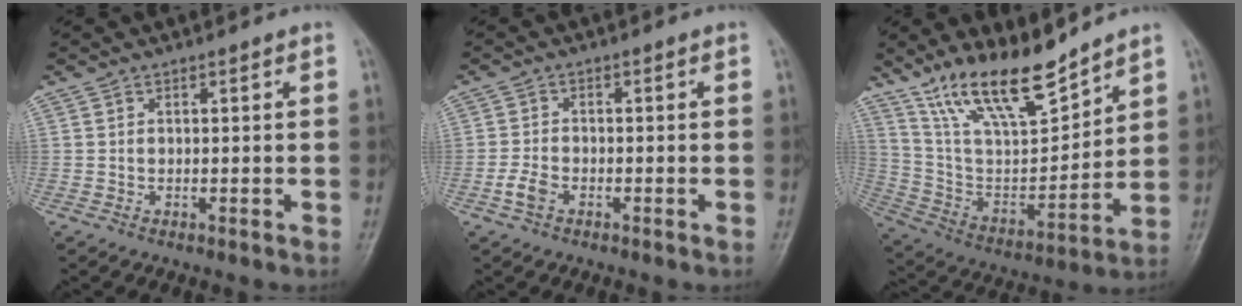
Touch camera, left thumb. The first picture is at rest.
{"total": 3.1, "force": [-1.5, 1.9, 1.9], "torque": [-0.042, 0.007, -0.032]}
{"total": 17.1, "force": [13.4, 4.9, 9.3], "torque": [-0.136, -0.070, 0.256]}